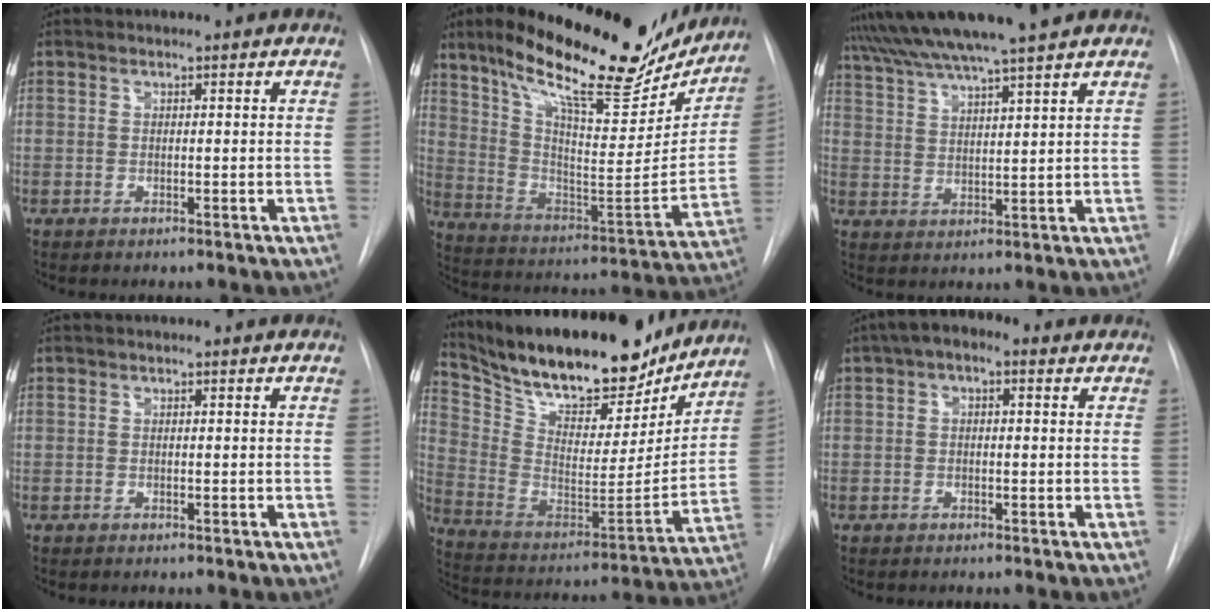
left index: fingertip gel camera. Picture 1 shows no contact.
{"total": 25.6, "force": [19.7, 7.4, 14.7], "torque": [-0.233, -0.011, 0.295]}
{"total": 12.2, "force": [10.6, -1.5, 6.0], "torque": [-0.109, 0.023, 0.171]}
{"total": 0.0}
{"total": 26.0, "force": [21.9, 7.4, 12.0], "torque": [-0.220, -0.010, 0.337]}
{"total": 4.2, "force": [1.6, 2.2, 3.2], "torque": [-0.052, 0.021, 0.015]}